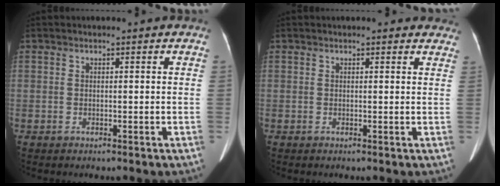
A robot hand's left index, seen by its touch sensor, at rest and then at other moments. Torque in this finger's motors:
{"motor_torque": [0.06, -0.05, 0.00, 0.01]}